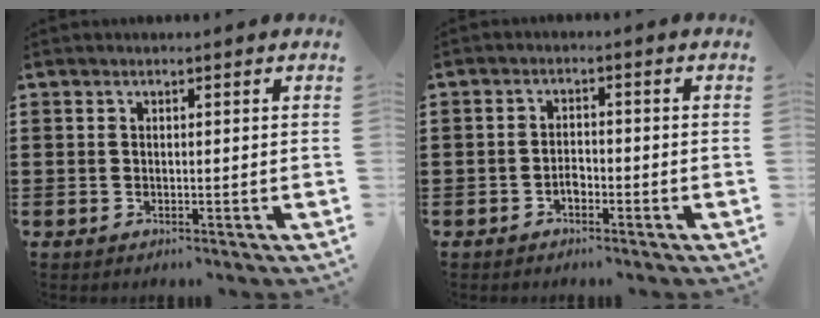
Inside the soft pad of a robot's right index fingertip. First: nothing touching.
{"total": 1.9, "force": [-1.1, 1.1, 1.0], "torque": [-0.022, 0.002, -0.022]}